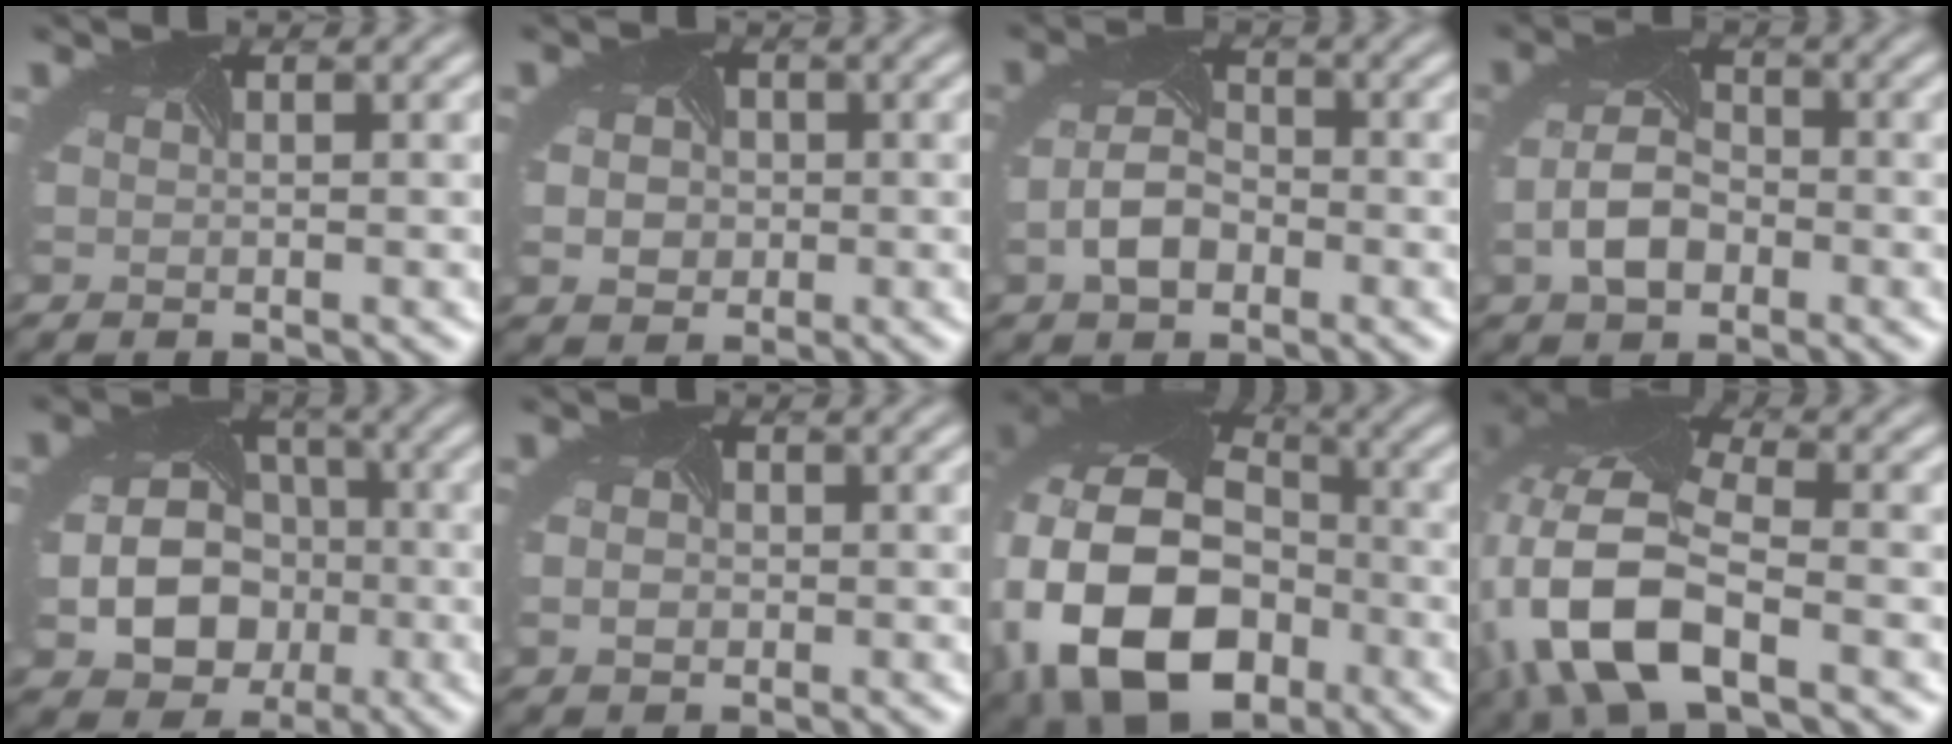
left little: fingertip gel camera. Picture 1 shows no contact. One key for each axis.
{"total": 5.4, "fx": 0.3, "fy": 4.2, "fz": 3.3, "tx": -0.046, "ty": 0.009, "tz": -0.011}
{"total": 3.6, "fx": -1.4, "fy": 2.2, "fz": 2.4, "tx": -0.058, "ty": -0.004, "tz": -0.031}
{"total": 4.1, "fx": -1.4, "fy": 2.6, "fz": 2.9, "tx": -0.071, "ty": -0.005, "tz": -0.029}
{"total": 8.6, "fx": -2.0, "fy": 6.9, "fz": 4.7, "tx": -0.071, "ty": -0.030, "tz": -0.041}
{"total": 1.6, "fx": -0.2, "fy": 1.2, "fz": 1.1, "tx": -0.018, "ty": -0.001, "tz": -0.006}
{"total": 18.6, "fx": -4.7, "fy": 13.3, "fz": 12.1, "tx": -0.262, "ty": -0.018, "tz": -0.080}
{"total": 12.0, "fx": -4.0, "fy": 5.6, "fz": 9.8, "tx": -0.222, "ty": 0.003, "tz": -0.080}